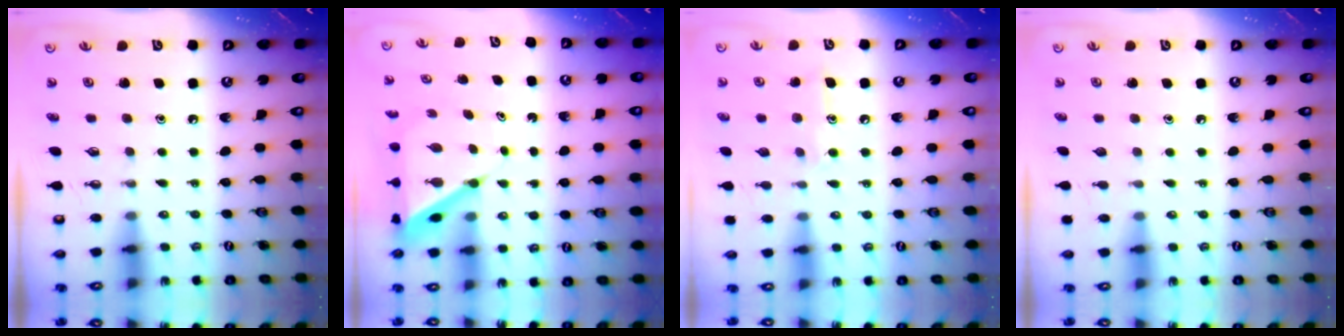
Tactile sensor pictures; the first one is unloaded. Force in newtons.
{"total": 7.4, "press": 7.4, "slide": 0.7}
{"total": 9.2, "press": 9.2, "slide": 0.6}
{"total": 0.0}